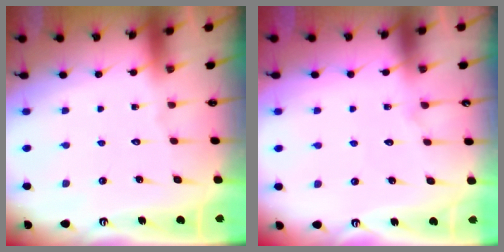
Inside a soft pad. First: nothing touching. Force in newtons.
{"total": 5.0, "press": 5.0, "slide": 0.5}